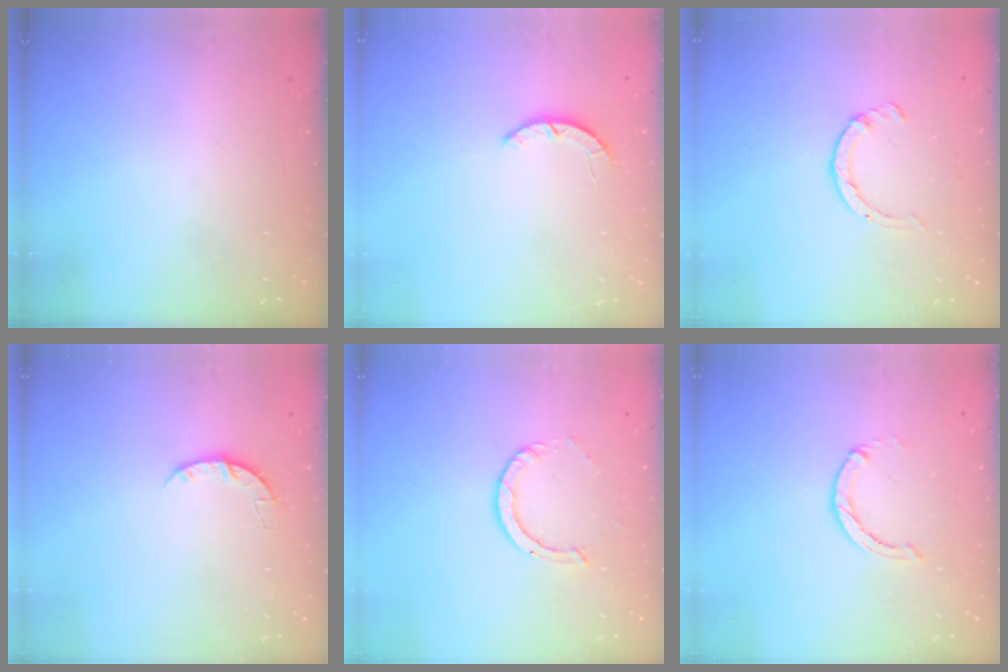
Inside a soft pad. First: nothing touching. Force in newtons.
{"total": 2.2, "press": 2.2, "slide": 0.3}
{"total": 2.6, "press": 2.6, "slide": 0.4}
{"total": 3.5, "press": 3.5, "slide": 0.5}
{"total": 4.0, "press": 4.0, "slide": 0.3}
{"total": 0.6, "press": 0.6, "slide": 0.2}